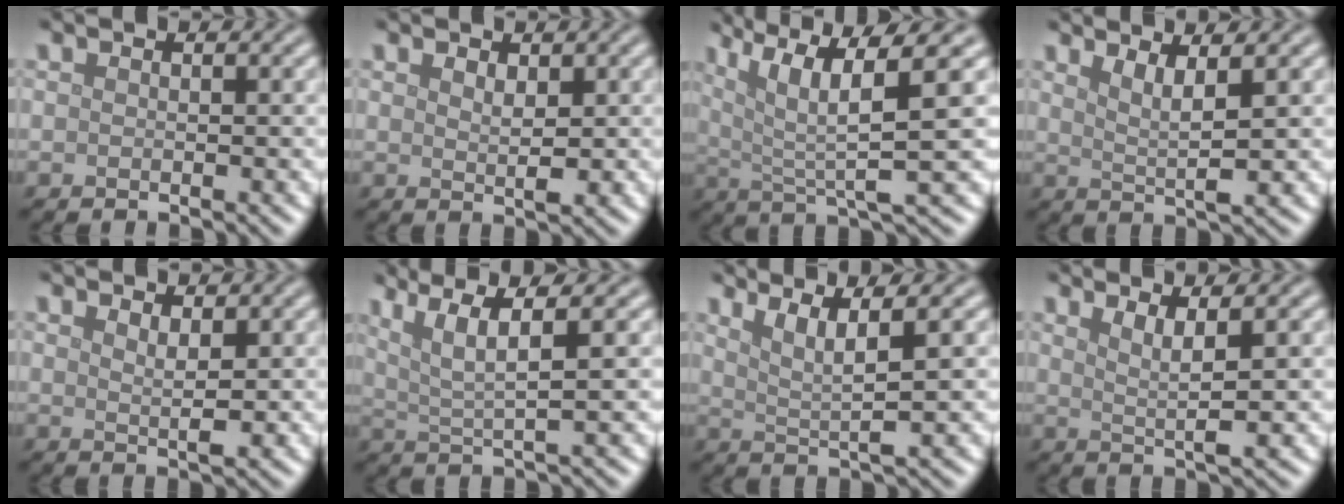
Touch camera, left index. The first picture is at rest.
{"total": 1.6, "force": [0.8, 0.7, 1.2], "torque": [-0.019, -0.006, 0.018]}
{"total": 8.3, "force": [3.5, 1.8, 7.3], "torque": [-0.125, 0.012, 0.064]}
{"total": 2.7, "force": [1.4, 0.5, 2.2], "torque": [-0.036, -0.008, 0.028]}
{"total": 1.6, "force": [0.9, 0.4, 1.3], "torque": [-0.021, -0.006, 0.017]}
{"total": 5.2, "force": [2.6, 0.9, 4.4], "torque": [-0.084, 0.008, 0.053]}
{"total": 3.6, "force": [1.9, 0.6, 3.1], "torque": [-0.054, 0.000, 0.038]}
{"total": 2.8, "force": [1.2, 0.5, 2.5], "torque": [-0.042, -0.006, 0.023]}